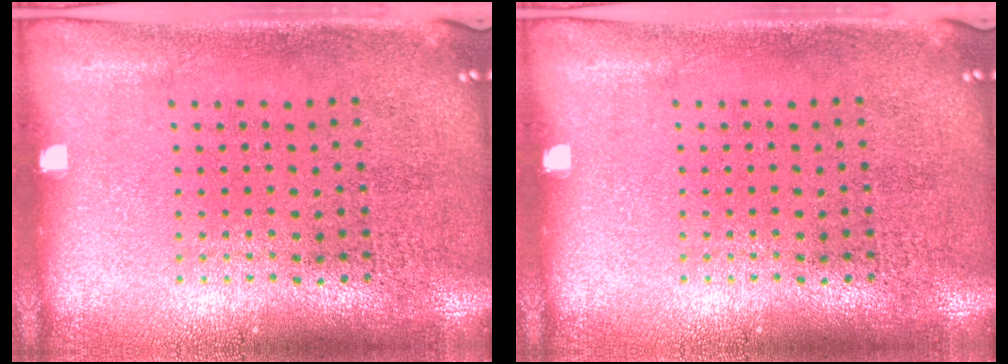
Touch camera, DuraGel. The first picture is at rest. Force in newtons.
{"total": 0.0}